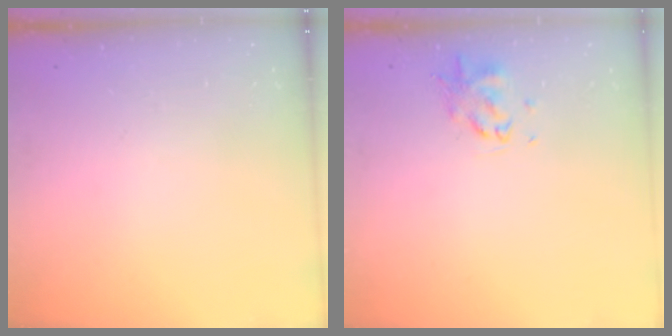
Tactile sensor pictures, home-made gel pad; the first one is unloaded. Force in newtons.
{"total": 1.9, "press": 1.9, "slide": 0.4}